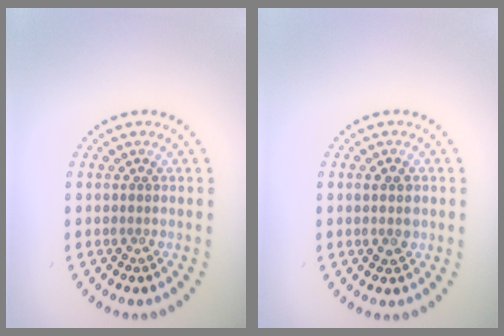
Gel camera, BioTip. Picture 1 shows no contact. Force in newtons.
{"total": 1.6, "press": 1.6, "slide": 0.1}